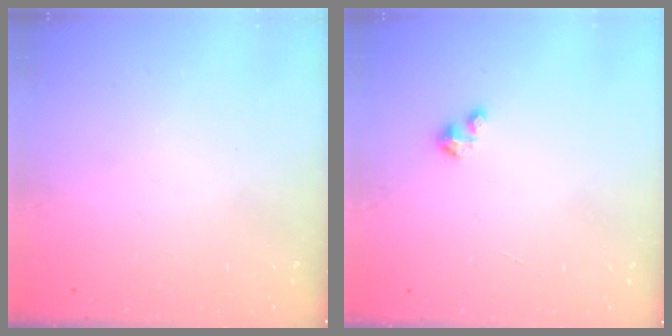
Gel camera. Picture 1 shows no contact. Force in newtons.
{"total": 0.9, "press": 0.9, "slide": 0.2}